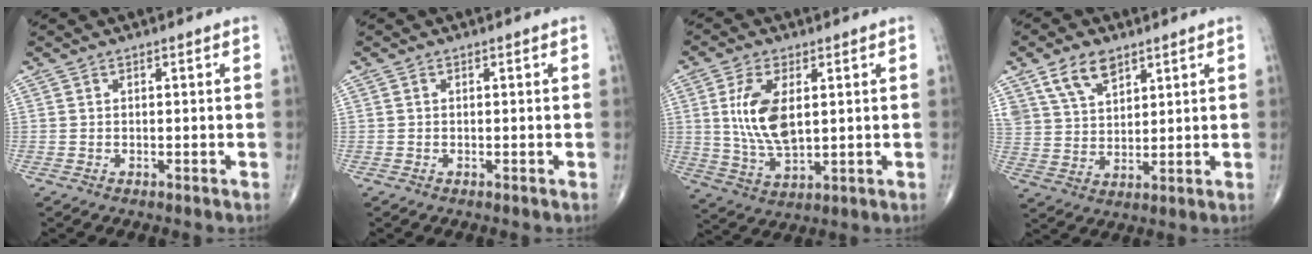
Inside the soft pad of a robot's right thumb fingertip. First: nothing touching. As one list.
[{"total": 0.0}, {"total": 11.1, "force": [2.2, 5.5, 9.4], "torque": [-0.187, -0.015, 0.049]}, {"total": 8.3, "force": [5.2, 4.6, 4.5], "torque": [-0.070, -0.023, 0.105]}]